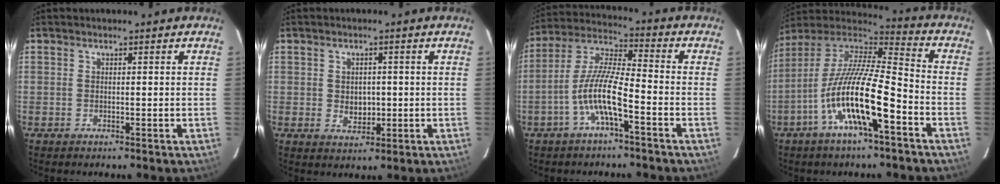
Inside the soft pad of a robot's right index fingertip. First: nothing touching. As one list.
[{"total": 3.7, "force": [-0.1, 3.0, 2.2], "torque": [-0.035, 0.002, 0.004]}, {"total": 9.7, "force": [-4.2, 1.4, 8.7], "torque": [-0.188, 0.009, -0.083]}, {"total": 17.7, "force": [-7.7, 3.7, 15.6], "torque": [-0.283, -0.019, -0.150]}]